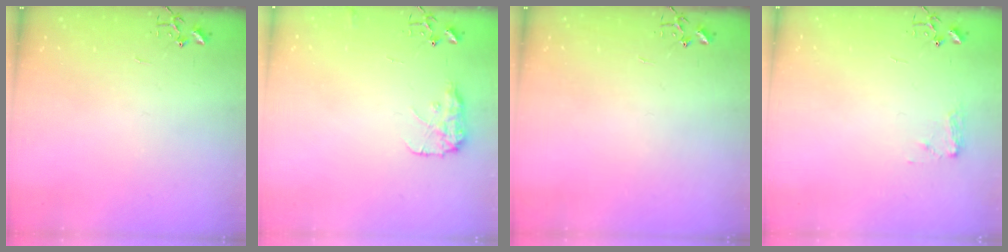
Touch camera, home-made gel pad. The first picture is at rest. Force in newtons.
{"total": 9.8, "press": 9.8, "slide": 0.2}
{"total": 0.0}
{"total": 7.2, "press": 7.2, "slide": 0.5}